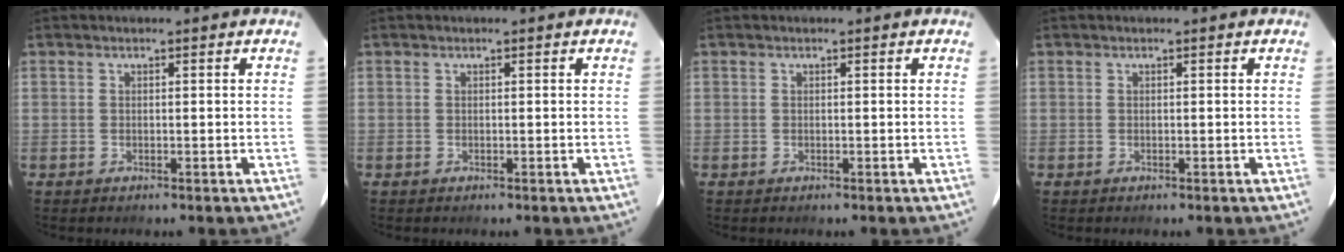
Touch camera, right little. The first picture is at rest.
{"total": 0.0}
{"total": 0.0}
{"total": 0.0}